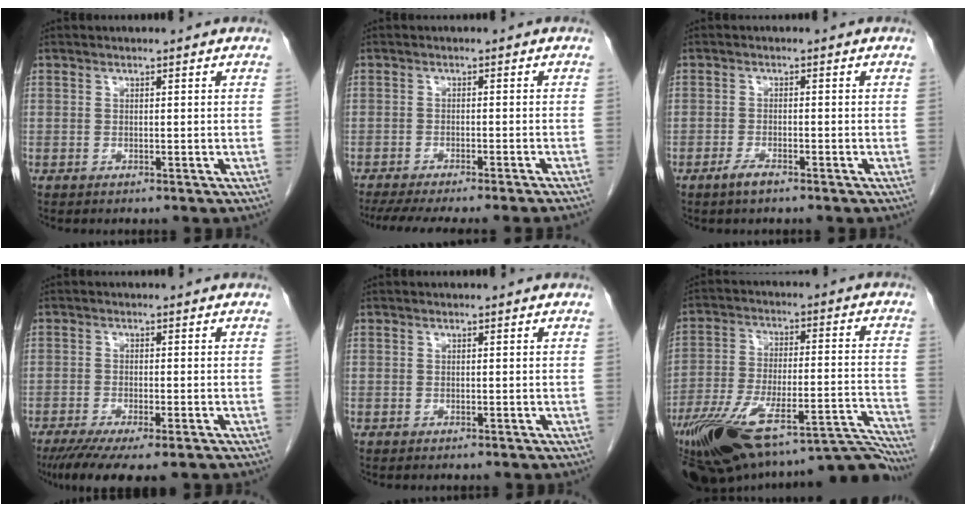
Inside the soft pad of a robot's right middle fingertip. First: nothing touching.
{"total": 12.8, "force": [-11.3, -0.6, 6.1], "torque": [-0.072, -0.024, -0.156]}
{"total": 2.0, "force": [-1.5, 0.4, 1.3], "torque": [-0.032, -0.002, -0.029]}
{"total": 9.2, "force": [-6.6, 1.8, 6.2], "torque": [-0.091, -0.019, -0.103]}
{"total": 0.0}
{"total": 31.0, "force": [-25.0, 7.2, 16.8], "torque": [-0.248, -0.008, -0.363]}